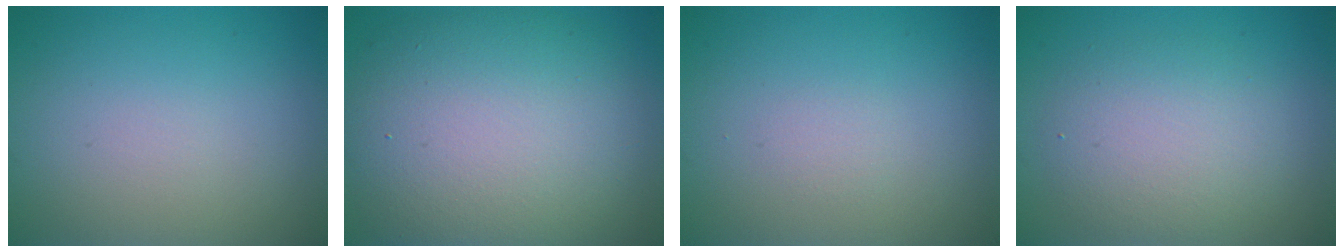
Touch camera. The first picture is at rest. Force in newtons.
{"total": 12.3, "press": 12.3, "slide": 0.6}
{"total": 0.5, "press": 0.5, "slide": 0.0}
{"total": 4.4, "press": 4.3, "slide": 0.6}